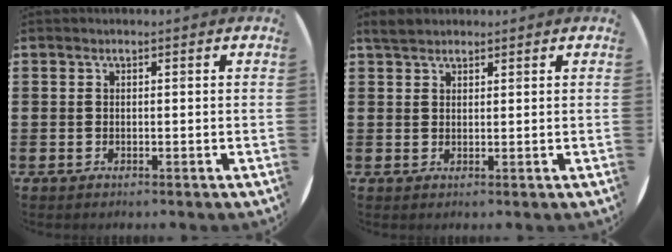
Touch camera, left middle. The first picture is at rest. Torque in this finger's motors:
{"motor_torque": [0.49, -0.48, 0.01, 0.00]}